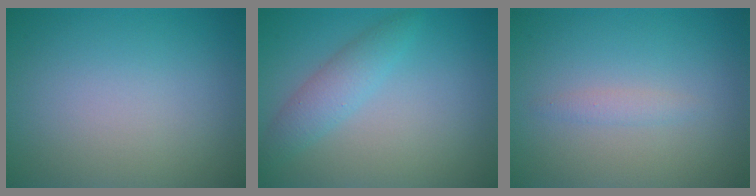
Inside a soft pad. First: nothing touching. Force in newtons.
{"total": 2.6, "press": 2.6, "slide": 0.0}
{"total": 1.0, "press": 1.0, "slide": 0.0}